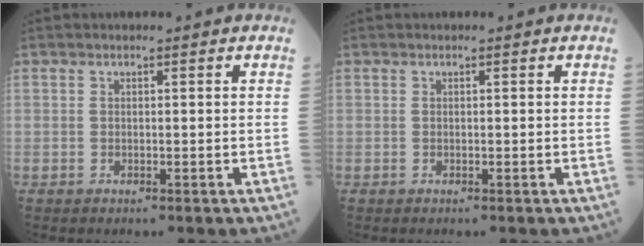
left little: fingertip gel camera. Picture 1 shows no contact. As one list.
[{"total": 0.0}]